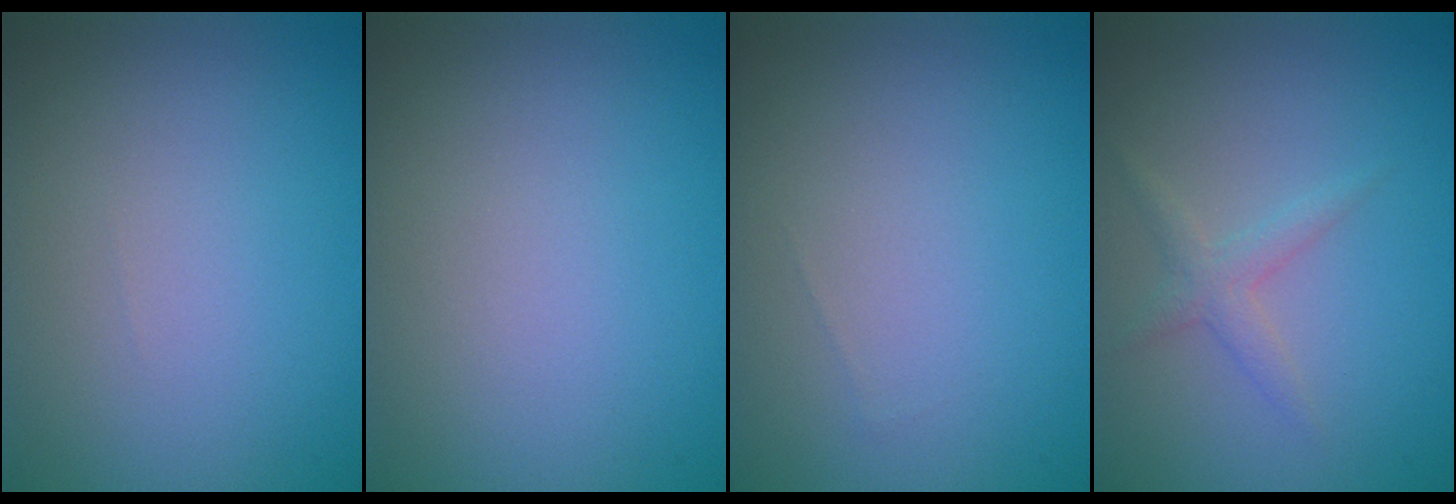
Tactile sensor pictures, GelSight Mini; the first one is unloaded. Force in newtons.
{"total": 0.0}
{"total": 0.0}
{"total": 1.6, "press": 1.6, "slide": 0.0}